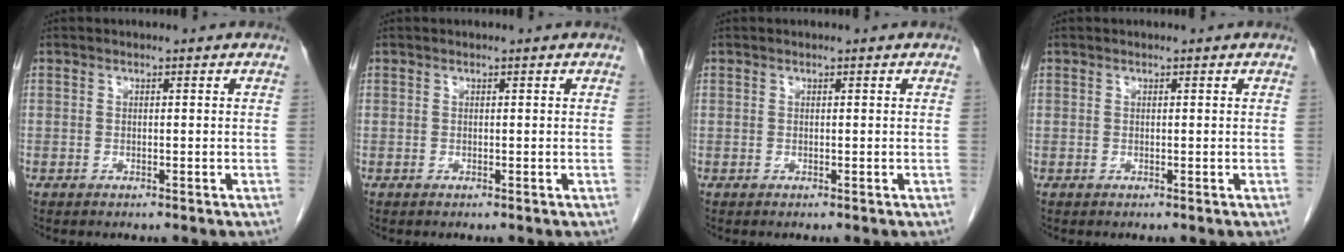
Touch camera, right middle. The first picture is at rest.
{"total": 0.0}
{"total": 0.0}
{"total": 0.0}